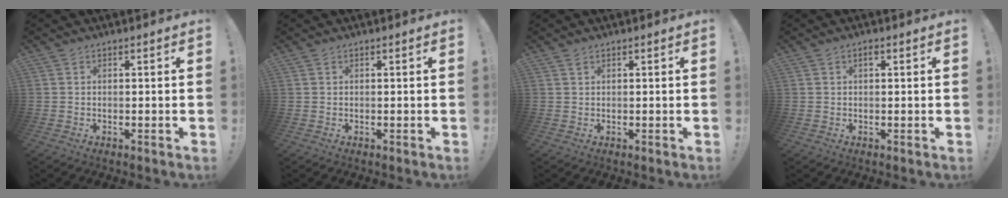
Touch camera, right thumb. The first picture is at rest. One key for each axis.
{"total": 0.0}
{"total": 0.8, "fx": 0.6, "fy": 0.3, "fz": 0.4, "tx": -0.006, "ty": 0.000, "tz": 0.010}
{"total": 1.2, "fx": 0.5, "fy": 0.5, "fz": 0.9, "tx": -0.018, "ty": 0.003, "tz": 0.007}